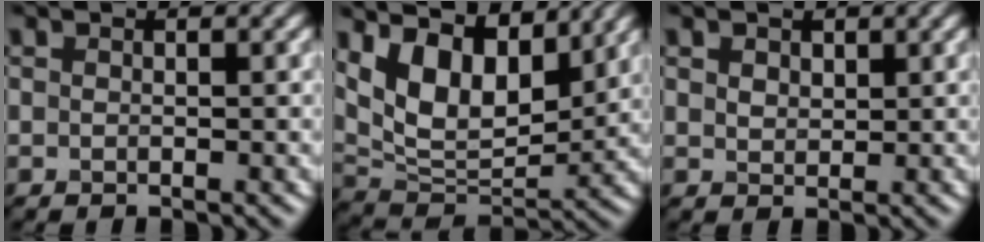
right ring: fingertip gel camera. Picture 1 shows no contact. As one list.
[{"total": 9.6, "force": [4.8, 4.8, 6.8], "torque": [-0.133, 0.000, 0.081]}, {"total": 1.8, "force": [1.1, 1.2, 0.8], "torque": [-0.015, 0.007, 0.010]}]